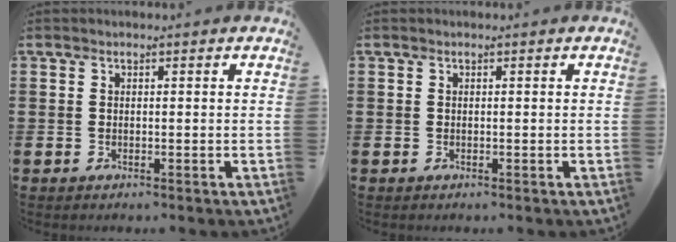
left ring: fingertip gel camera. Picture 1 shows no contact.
{"total": 0.0}